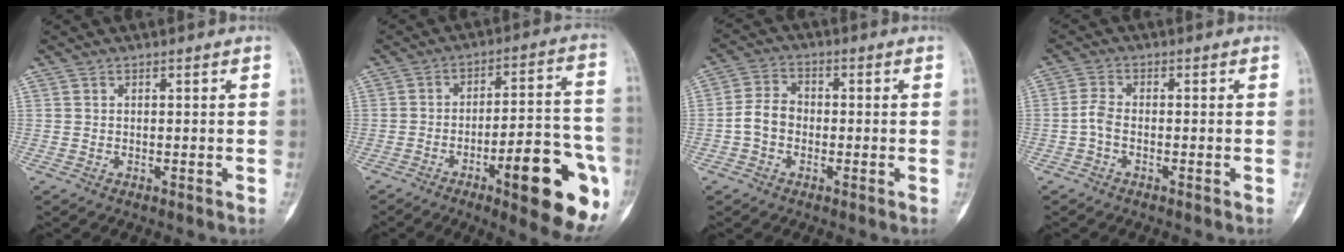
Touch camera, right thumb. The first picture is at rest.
{"total": 19.7, "force": [-8.2, 5.3, 17.1], "torque": [-0.184, 0.039, -0.107]}
{"total": 5.6, "force": [-1.2, 4.3, 3.3], "torque": [-0.056, 0.021, -0.031]}
{"total": 2.8, "force": [-0.9, 1.5, 2.1], "torque": [-0.047, 0.007, -0.025]}